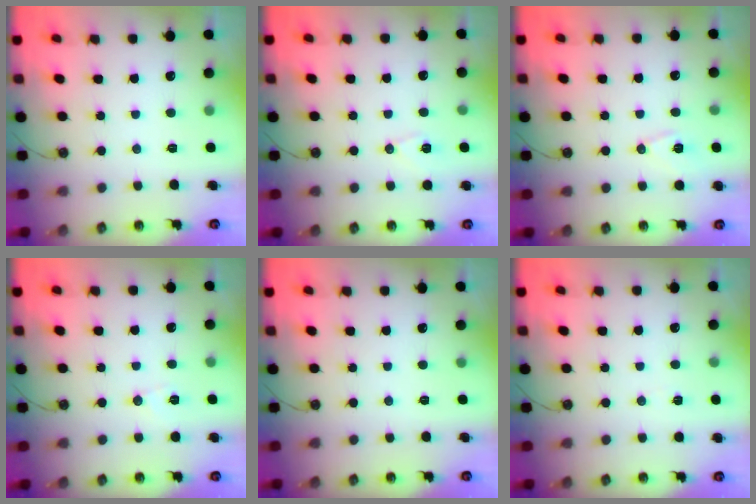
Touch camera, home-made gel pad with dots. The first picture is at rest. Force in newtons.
{"total": 7.2, "press": 6.8, "slide": 2.1}
{"total": 7.4, "press": 6.7, "slide": 3.2}
{"total": 5.1, "press": 4.8, "slide": 1.8}
{"total": 0.0}
{"total": 3.1, "press": 2.4, "slide": 2.0}